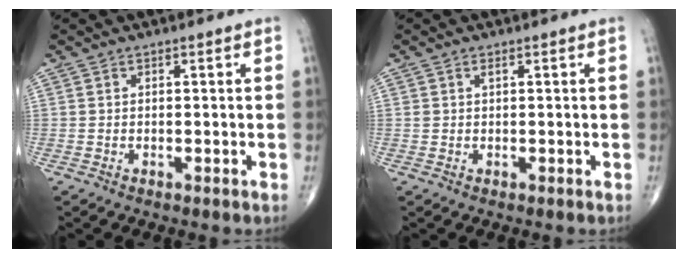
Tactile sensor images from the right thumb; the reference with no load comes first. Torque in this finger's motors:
{"motor_torque": [-0.54, -0.09, 0.26, 0.13, -0.02]}